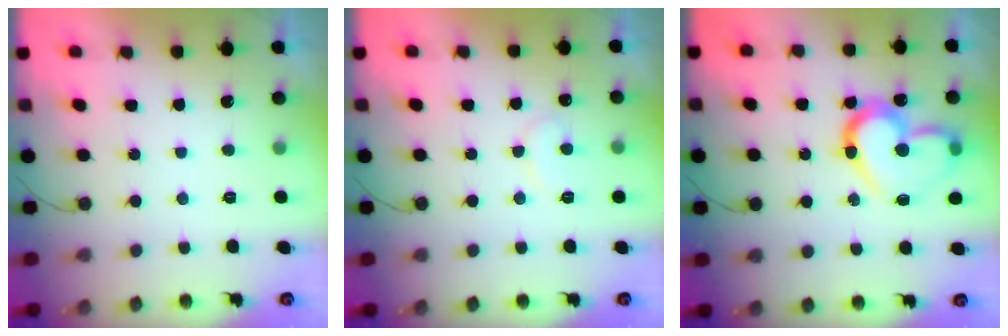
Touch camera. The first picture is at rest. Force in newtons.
{"total": 7.7, "press": 7.7, "slide": 0.3}
{"total": 16.8, "press": 16.7, "slide": 1.5}